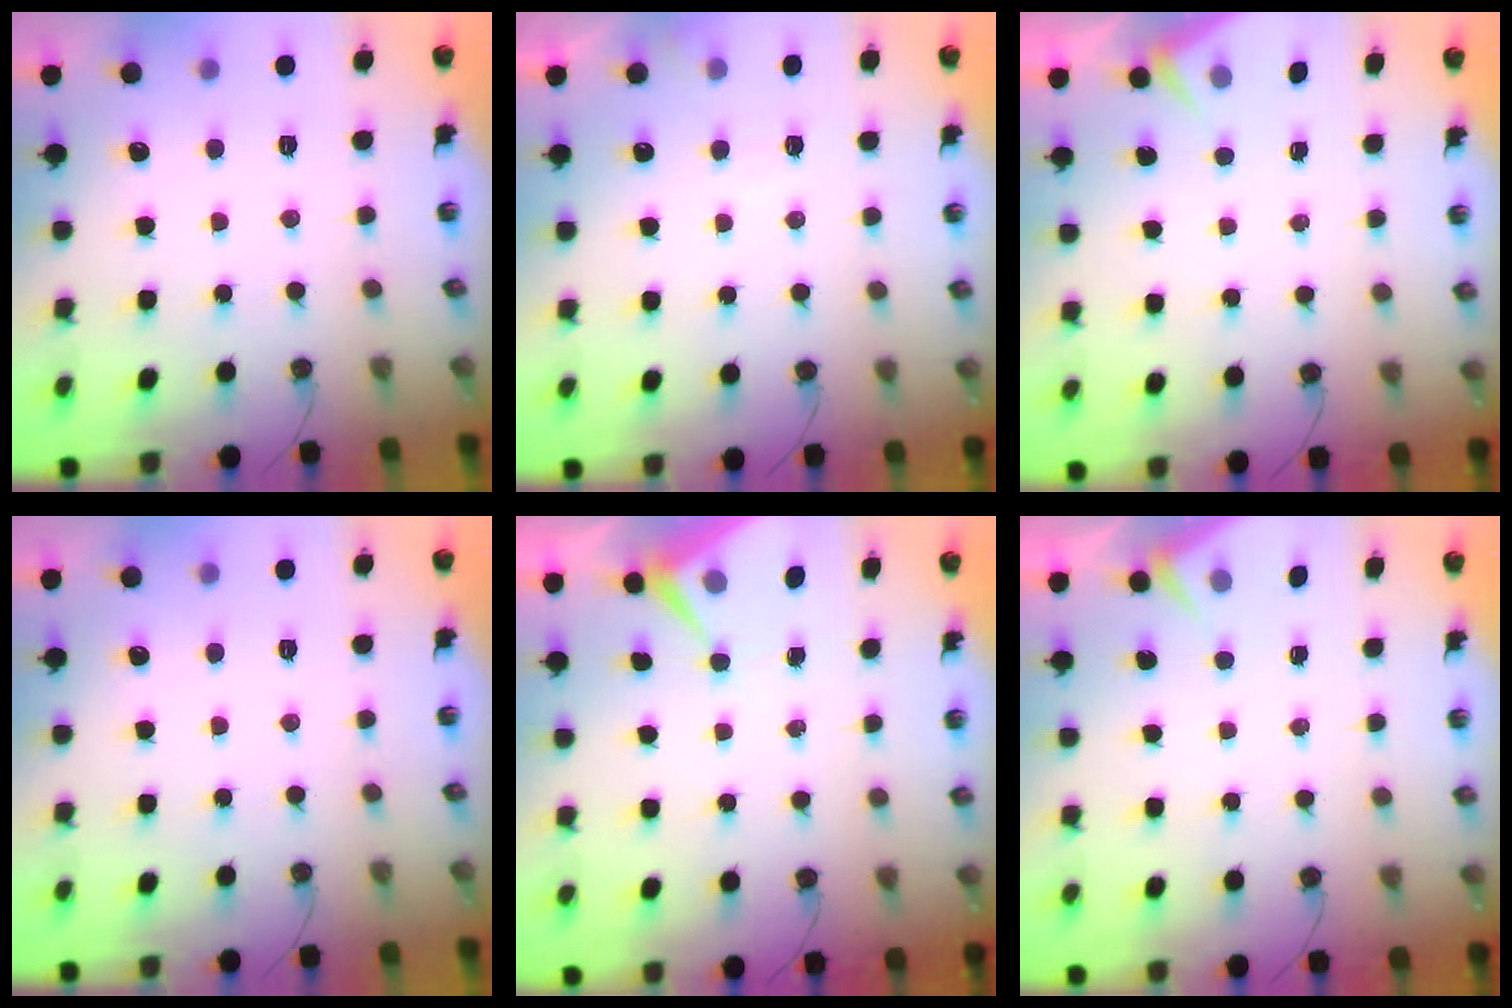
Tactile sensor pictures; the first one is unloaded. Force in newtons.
{"total": 6.7, "press": 6.7, "slide": 0.9}
{"total": 3.2, "press": 3.1, "slide": 0.5}
{"total": 0.0}
{"total": 6.0, "press": 5.9, "slide": 0.7}
{"total": 3.2, "press": 3.1, "slide": 0.5}